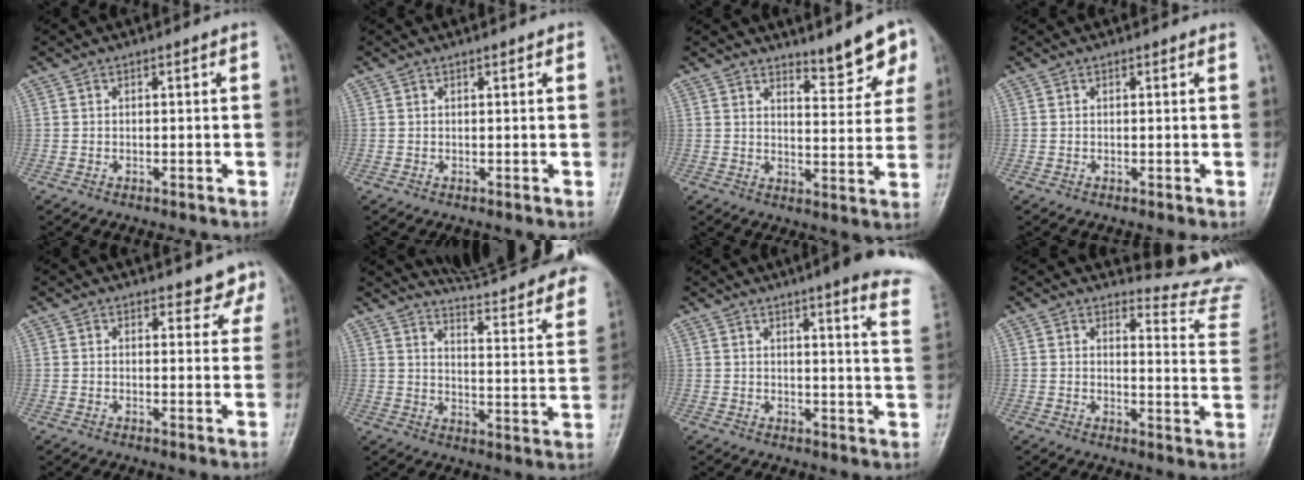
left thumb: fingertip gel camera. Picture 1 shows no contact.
{"total": 0.8, "force": [0.7, 0.1, 0.4], "torque": [-0.006, -0.002, 0.008]}
{"total": 7.0, "force": [5.7, 1.9, 3.6], "torque": [-0.022, -0.049, 0.076]}
{"total": 1.4, "force": [1.3, 0.3, 0.3], "torque": [-0.002, -0.002, 0.011]}
{"total": 4.8, "force": [4.3, 2.0, 0.6], "torque": [0.024, -0.026, 0.033]}
{"total": 27.1, "force": [24.2, 3.9, 11.5], "torque": [-0.130, -0.168, 0.296]}
{"total": 15.9, "force": [12.0, 1.5, 10.3], "torque": [-0.108, -0.057, 0.124]}
{"total": 13.3, "force": [13.2, 0.8, -1.0], "torque": [0.055, -0.175, 0.122]}